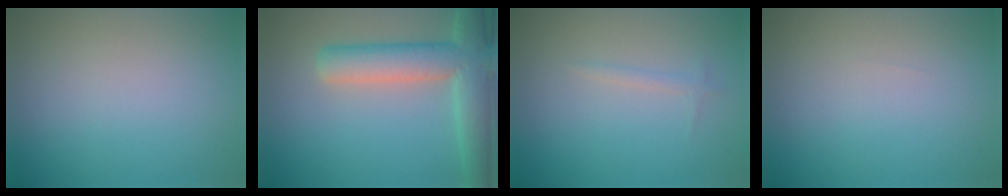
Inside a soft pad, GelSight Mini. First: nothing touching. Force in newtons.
{"total": 7.0, "press": 7.0, "slide": 0.5}
{"total": 0.7, "press": 0.7, "slide": 0.1}
{"total": 0.0}